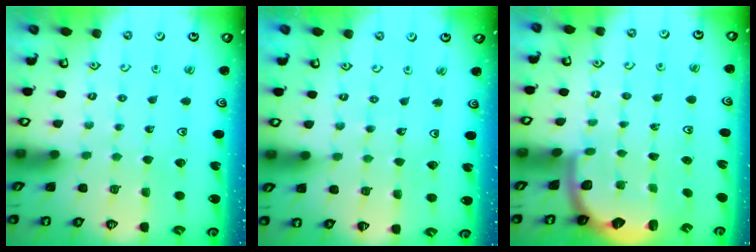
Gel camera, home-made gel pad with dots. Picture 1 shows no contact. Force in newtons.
{"total": 3.1, "press": 3.1, "slide": 0.6}
{"total": 2.3, "press": 2.0, "slide": 1.2}